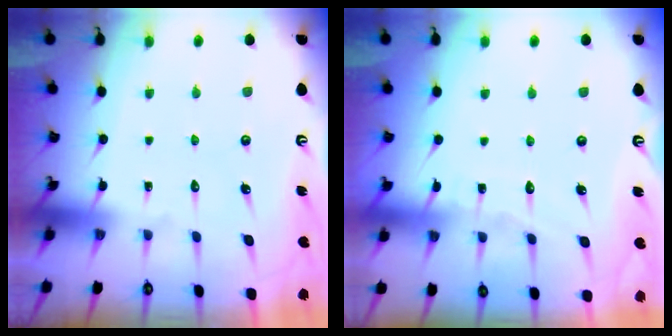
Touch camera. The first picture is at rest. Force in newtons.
{"total": 4.8, "press": 4.7, "slide": 0.6}